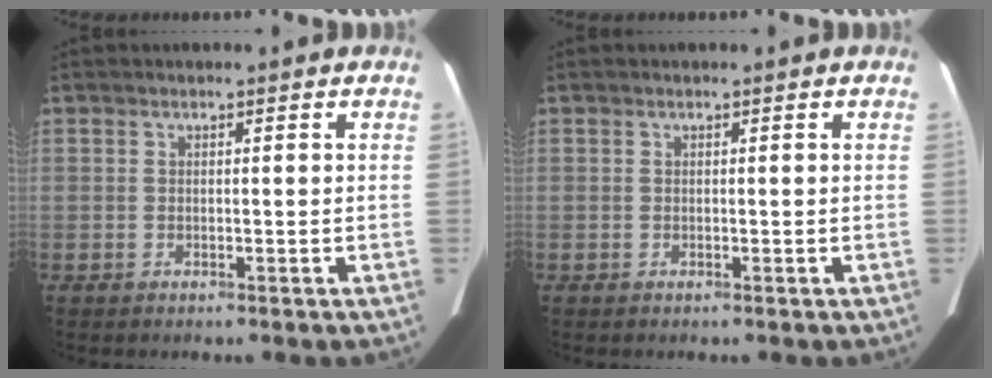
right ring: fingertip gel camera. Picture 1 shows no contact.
{"total": 0.0}